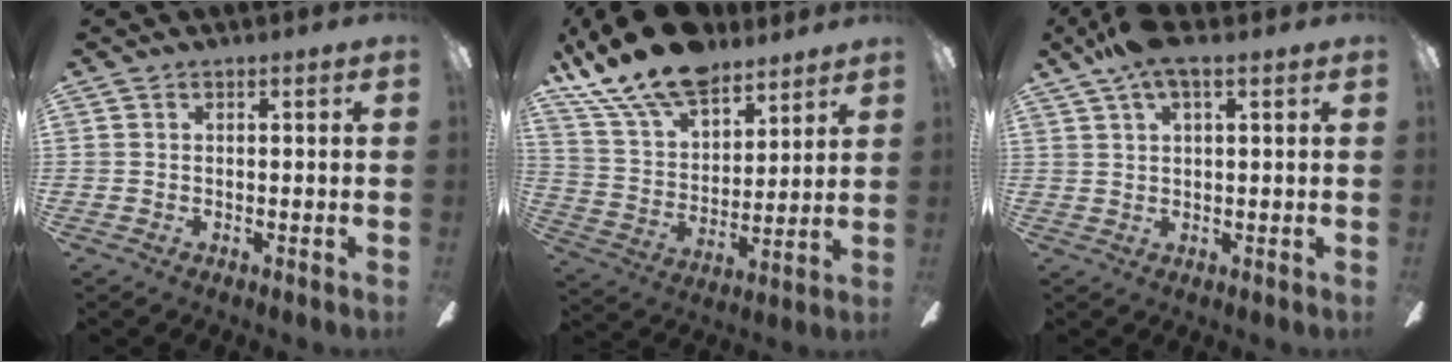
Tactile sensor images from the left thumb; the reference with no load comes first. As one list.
[{"total": 18.1, "force": [13.7, 8.2, 8.5], "torque": [-0.169, -0.077, 0.249]}, {"total": 7.0, "force": [4.1, 1.9, 5.3], "torque": [-0.109, 0.000, 0.074]}]